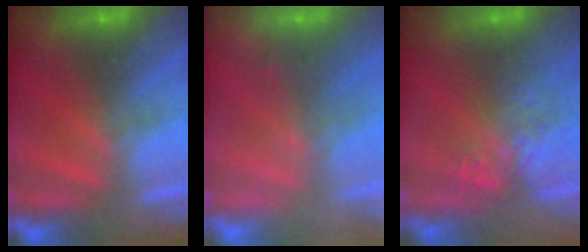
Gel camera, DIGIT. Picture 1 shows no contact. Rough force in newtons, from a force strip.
{"total": 2.2}
{"total": 7.7}